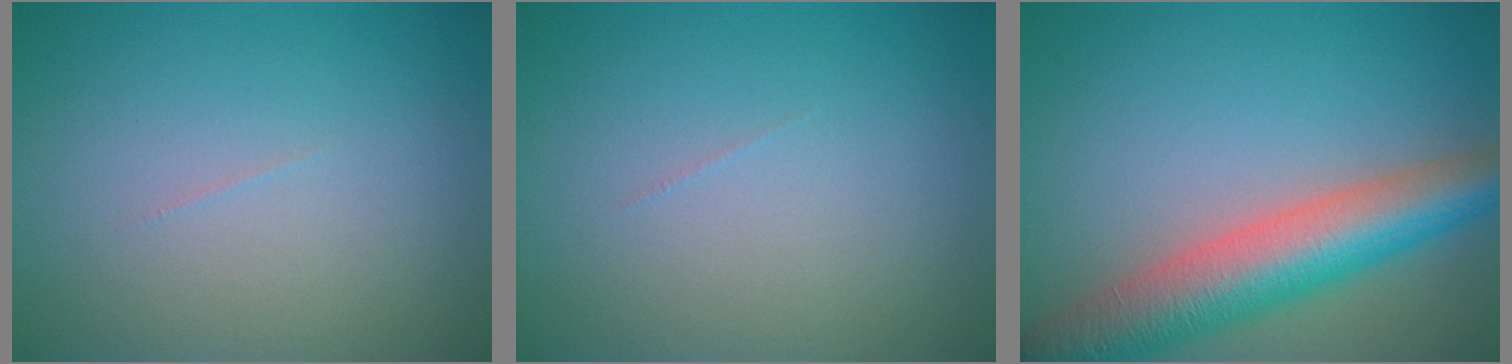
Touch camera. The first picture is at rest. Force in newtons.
{"total": 0.0}
{"total": 8.4, "press": 8.4, "slide": 0.3}